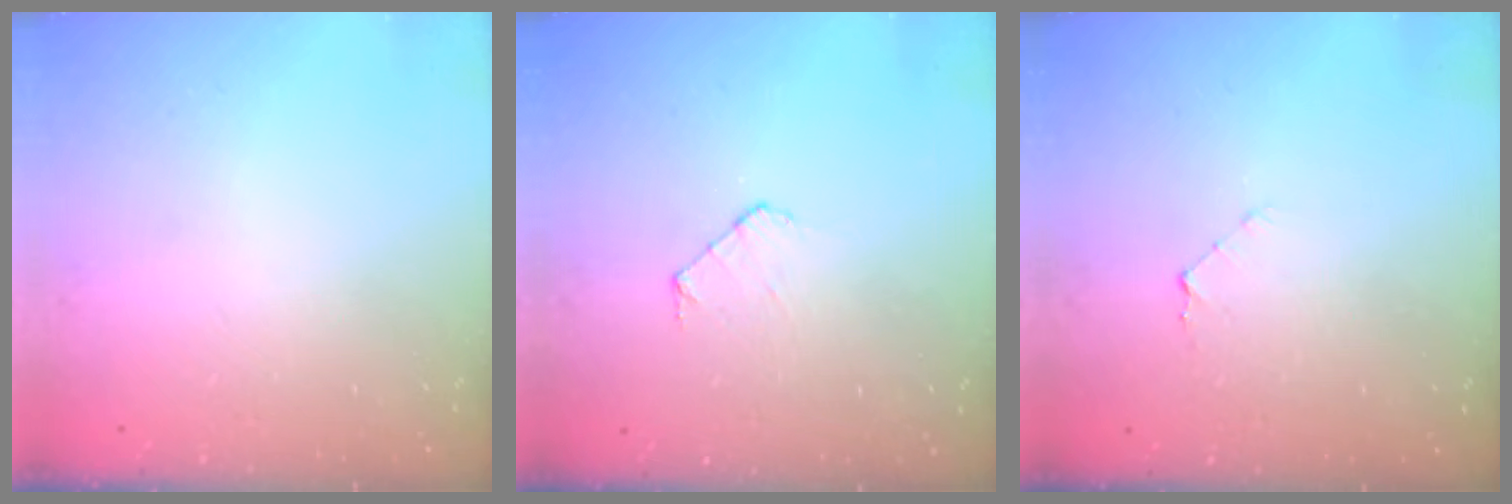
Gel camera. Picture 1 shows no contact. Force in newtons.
{"total": 4.3, "press": 4.3, "slide": 0.4}
{"total": 3.5, "press": 3.5, "slide": 0.3}